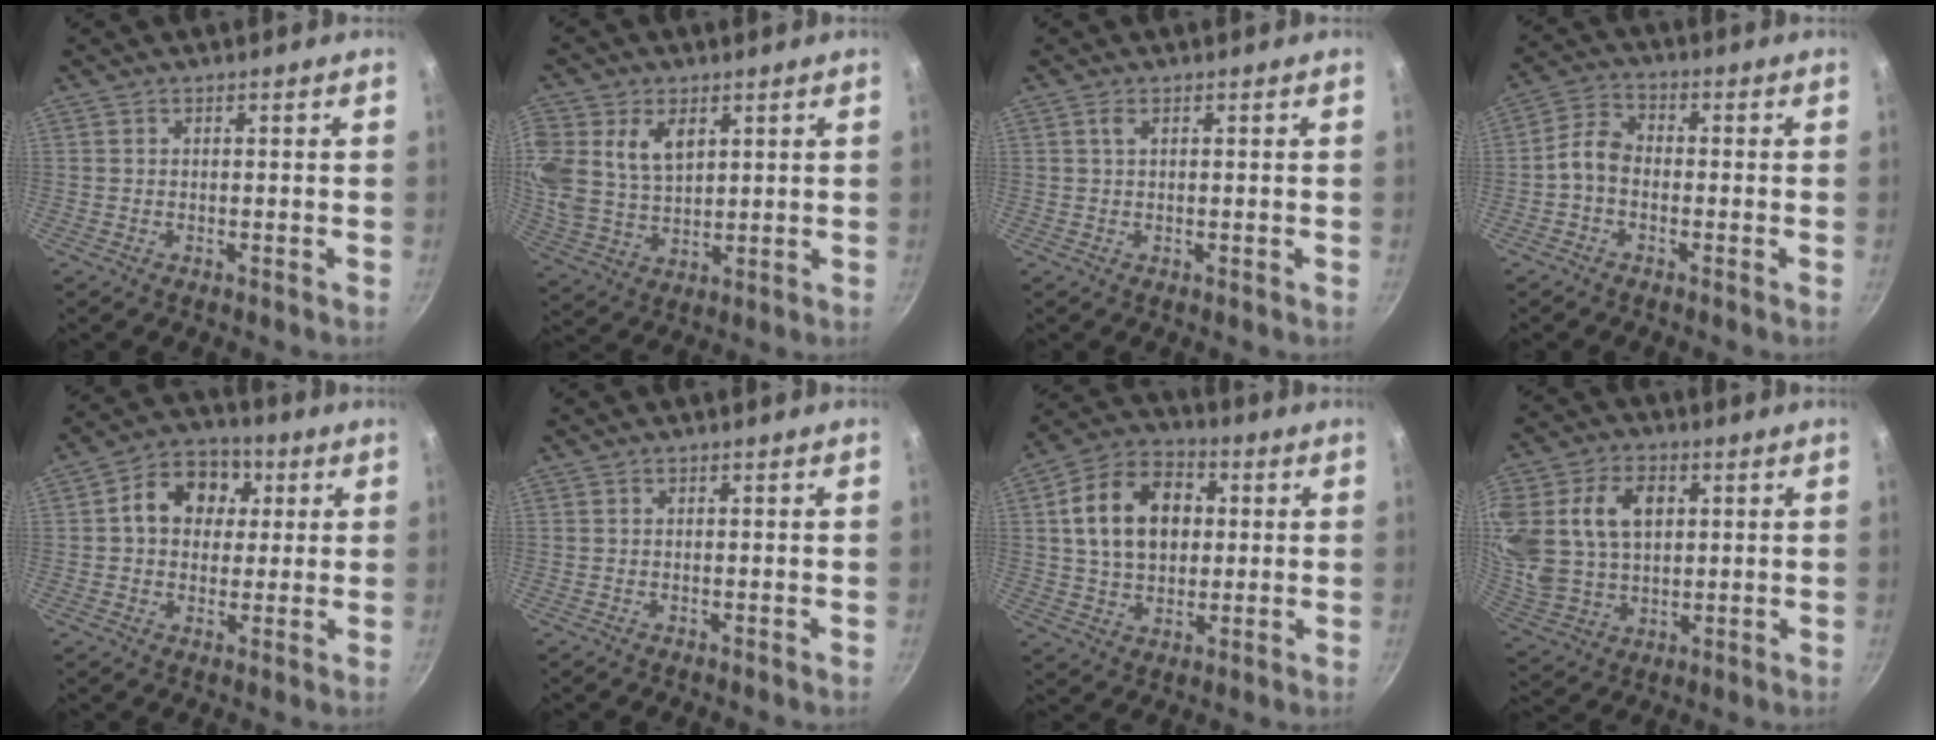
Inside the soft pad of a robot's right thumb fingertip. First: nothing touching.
{"total": 15.1, "force": [5.1, 10.6, 9.4], "torque": [-0.209, -0.002, 0.107]}
{"total": 1.0, "force": [0.4, 0.2, 0.9], "torque": [-0.017, 0.000, 0.006]}
{"total": 4.9, "force": [-1.5, 3.4, 3.2], "torque": [-0.063, 0.031, -0.041]}
{"total": 11.2, "force": [2.5, 8.9, 6.3], "torque": [-0.066, 0.015, 0.023]}
{"total": 0.0}
{"total": 15.6, "force": [2.7, 11.2, 10.5], "torque": [-0.149, 0.016, 0.038]}
{"total": 21.3, "force": [5.5, 15.3, 13.7], "torque": [-0.298, 0.014, 0.111]}